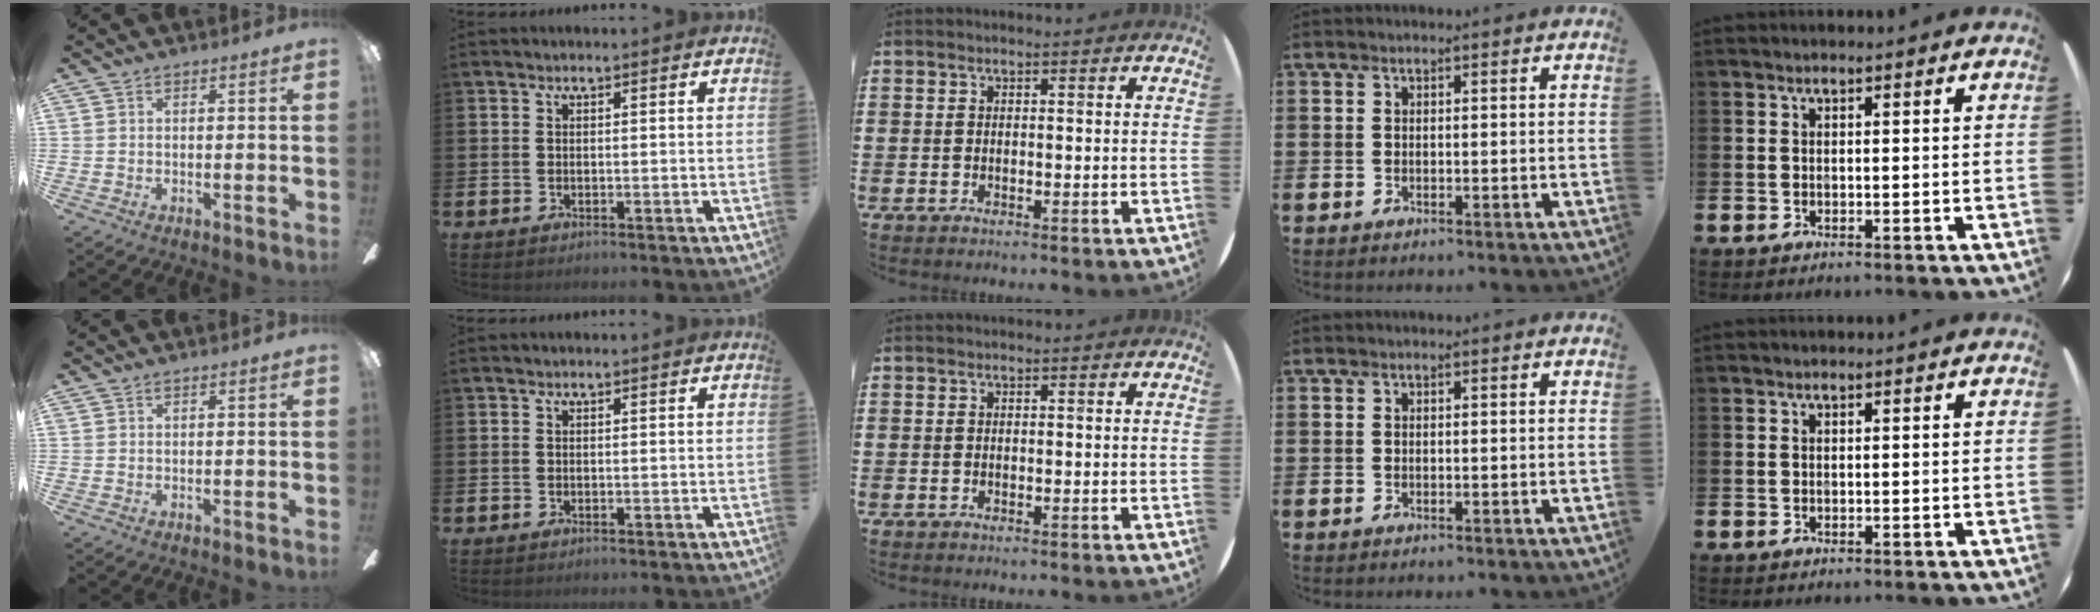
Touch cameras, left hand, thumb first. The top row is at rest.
{}